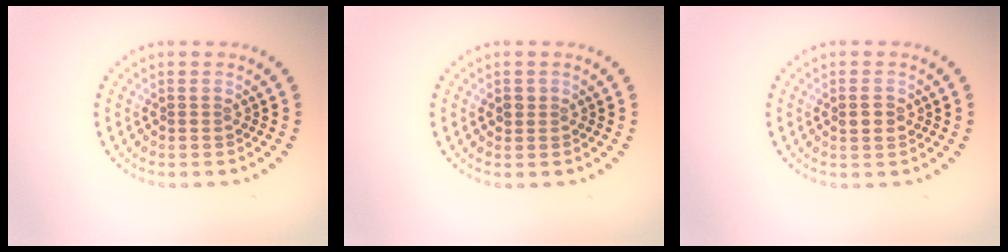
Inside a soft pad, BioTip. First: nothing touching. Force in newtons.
{"total": 1.0, "press": 0.9, "slide": 0.4}
{"total": 1.5, "press": 1.4, "slide": 0.2}